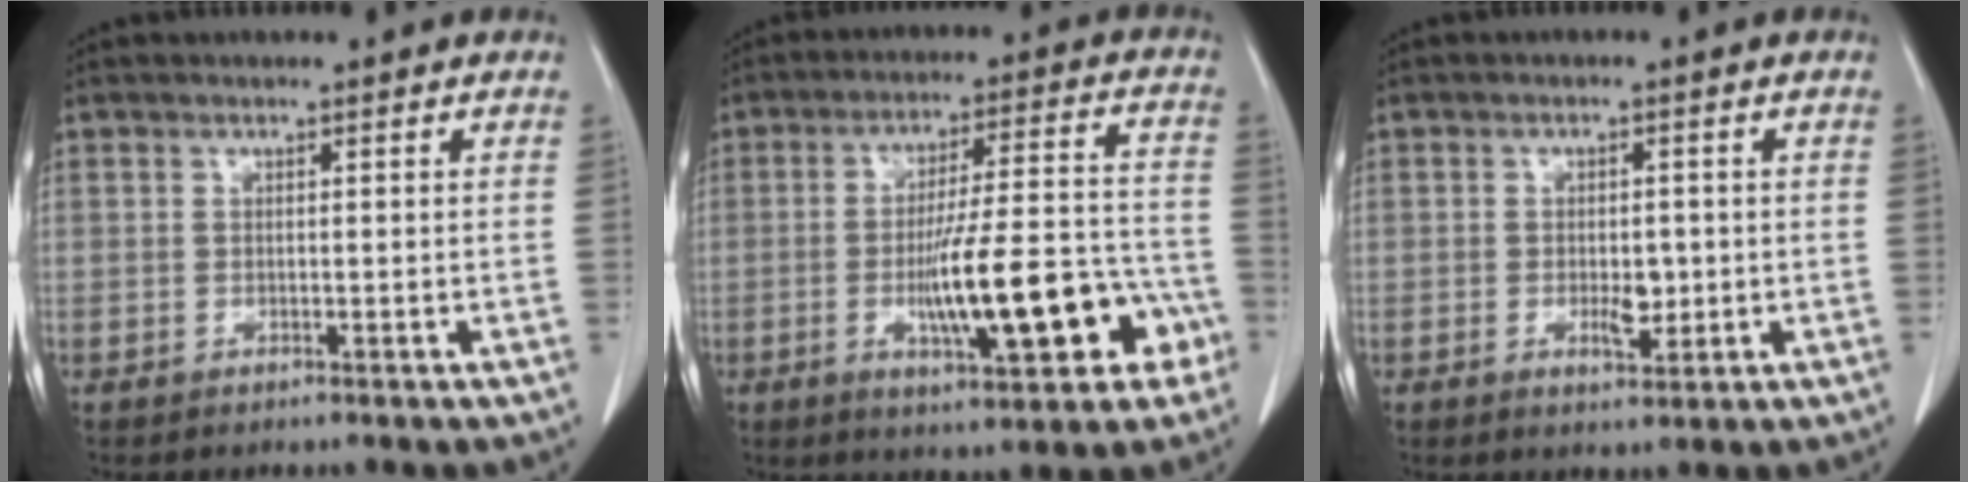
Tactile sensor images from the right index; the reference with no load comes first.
{"total": 15.9, "force": [-5.2, 3.3, 14.6], "torque": [-0.225, 0.017, -0.070]}
{"total": 3.5, "force": [-0.6, 1.7, 3.0], "torque": [-0.048, 0.000, -0.005]}